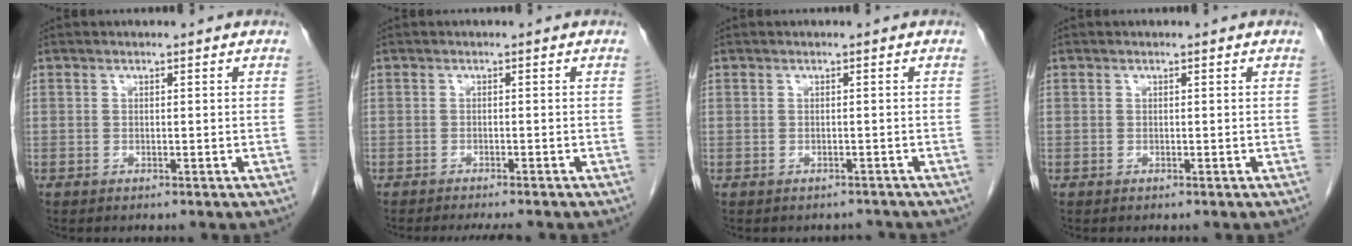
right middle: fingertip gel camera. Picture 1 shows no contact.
{"total": 5.8, "force": [-5.1, 0.7, 2.7], "torque": [-0.028, -0.008, -0.071]}
{"total": 1.8, "force": [-1.7, 0.8, -0.1], "torque": [0.002, 0.001, -0.023]}
{"total": 0.0}